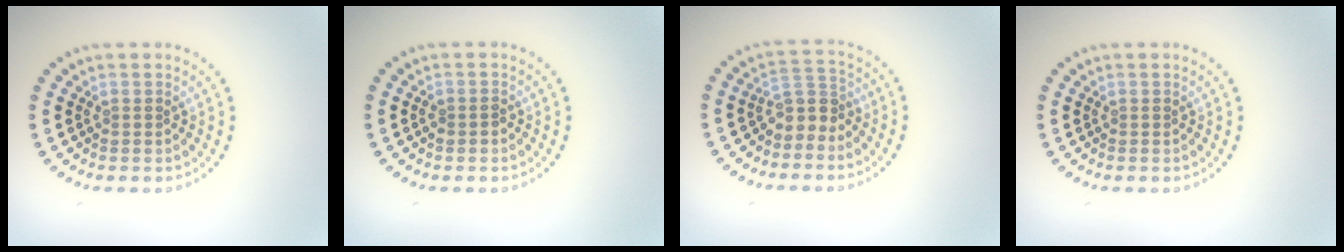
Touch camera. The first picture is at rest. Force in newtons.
{"total": 0.8, "press": 0.7, "slide": 0.2}
{"total": 2.7, "press": 2.1, "slide": 1.7}
{"total": 0.0}